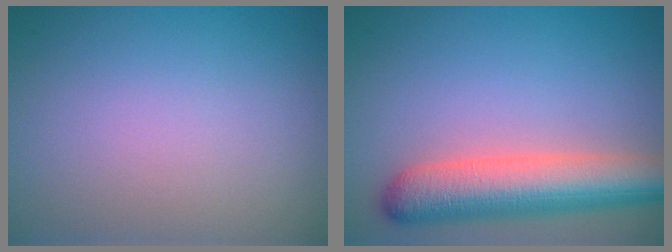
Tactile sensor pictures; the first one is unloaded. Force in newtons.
{"total": 7.4, "press": 7.4, "slide": 0.5}